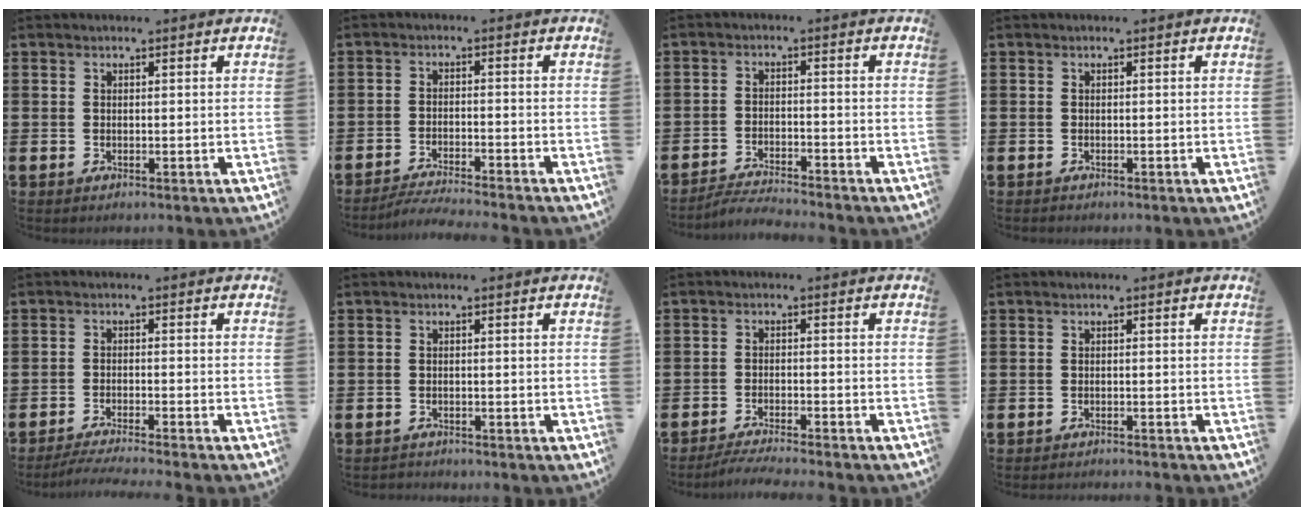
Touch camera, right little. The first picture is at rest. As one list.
[{"total": 3.0, "force": [-2.9, -0.3, 0.7], "torque": [-0.011, 0.001, -0.059]}, {"total": 2.9, "force": [-2.9, -0.1, 0.2], "torque": [-0.006, 0.004, -0.062]}, {"total": 0.0}, {"total": 2.6, "force": [-2.3, -0.3, 1.2], "torque": [-0.018, 0.000, -0.044]}, {"total": 0.8, "force": [-0.8, 0.1, -0.1], "torque": [-0.001, 0.000, -0.017]}, {"total": 2.6, "force": [-2.5, -0.3, 0.8], "torque": [-0.012, 0.001, -0.049]}, {"total": 0.9, "force": [-0.8, -0.2, 0.0], "torque": [0.001, 0.000, -0.018]}]